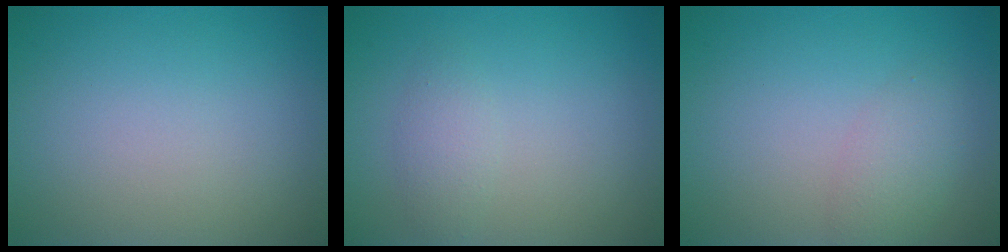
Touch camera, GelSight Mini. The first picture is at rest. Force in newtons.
{"total": 1.5, "press": 1.5, "slide": 0.1}
{"total": 2.1, "press": 2.1, "slide": 0.1}